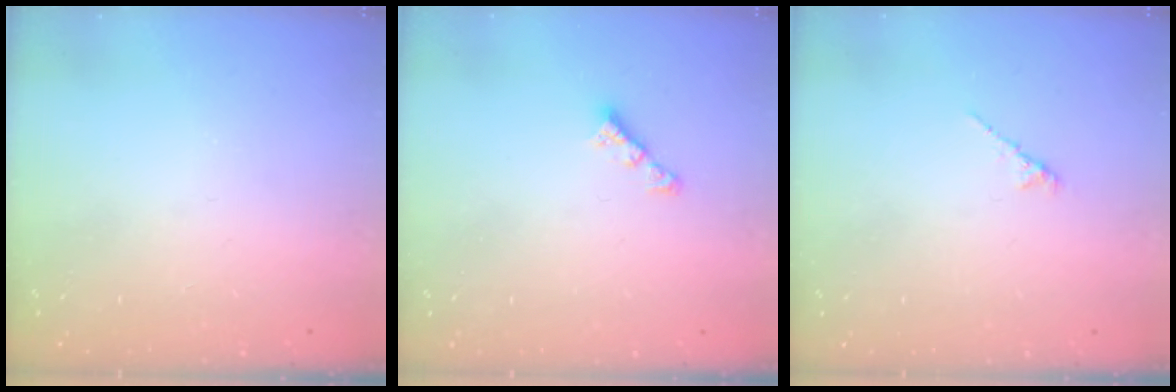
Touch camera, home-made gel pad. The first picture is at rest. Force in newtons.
{"total": 3.4, "press": 3.3, "slide": 0.6}
{"total": 1.6, "press": 1.5, "slide": 0.5}